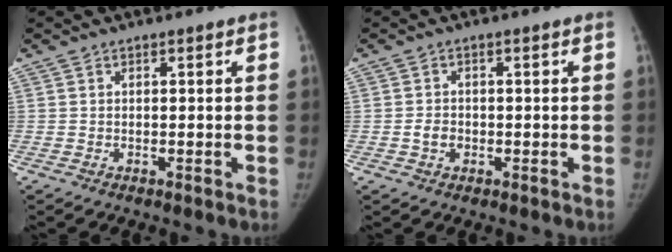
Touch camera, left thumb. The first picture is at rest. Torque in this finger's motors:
{"motor_torque": [-0.32, 0.25, 0.52, -0.42, 0.12]}